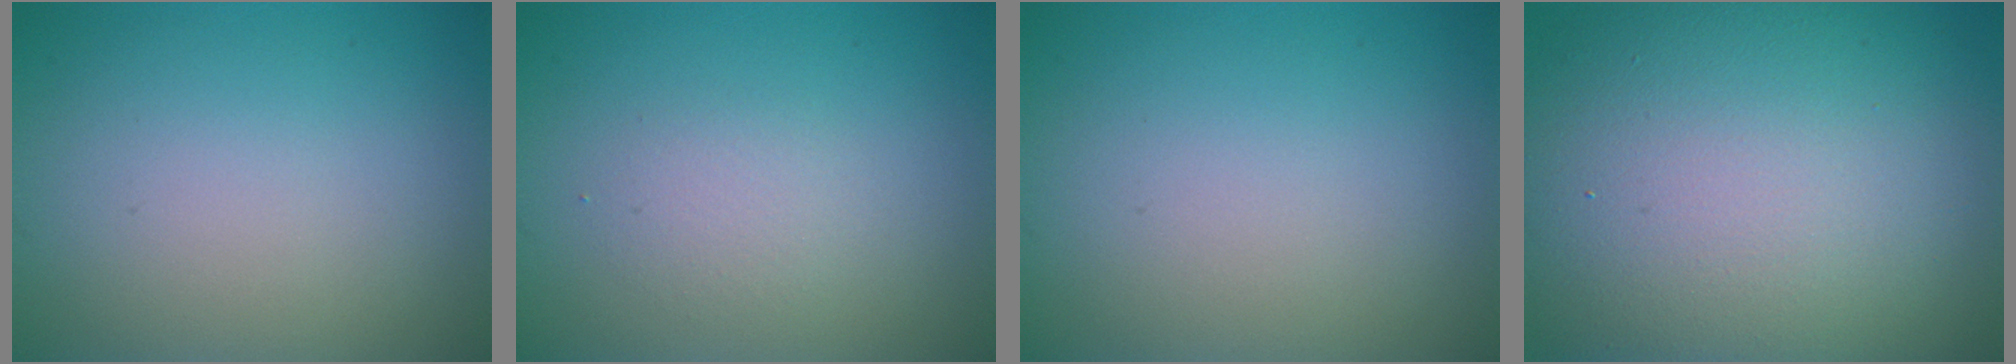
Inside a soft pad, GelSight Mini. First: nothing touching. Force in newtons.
{"total": 1.5, "press": 1.5, "slide": 0.1}
{"total": 0.0}
{"total": 16.7, "press": 16.6, "slide": 1.6}